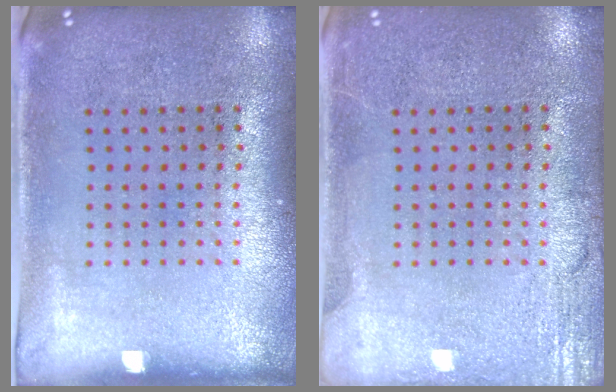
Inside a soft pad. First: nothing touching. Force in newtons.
{"total": 2.7, "press": 2.7, "slide": 0.3}